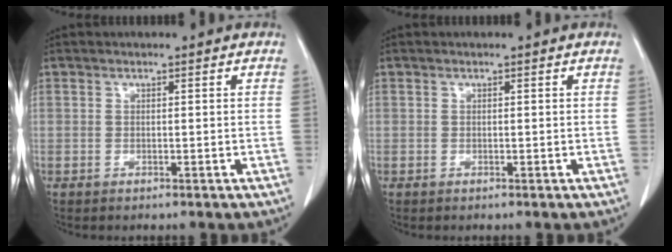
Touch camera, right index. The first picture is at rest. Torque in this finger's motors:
{"motor_torque": [-0.01, -0.01, 0.00, 0.00]}